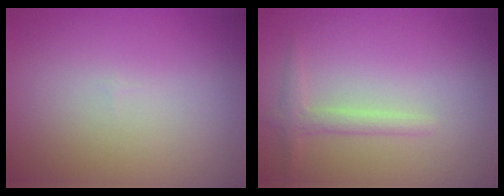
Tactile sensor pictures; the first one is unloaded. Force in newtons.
{"total": 1.8, "press": 1.7, "slide": 0.1}